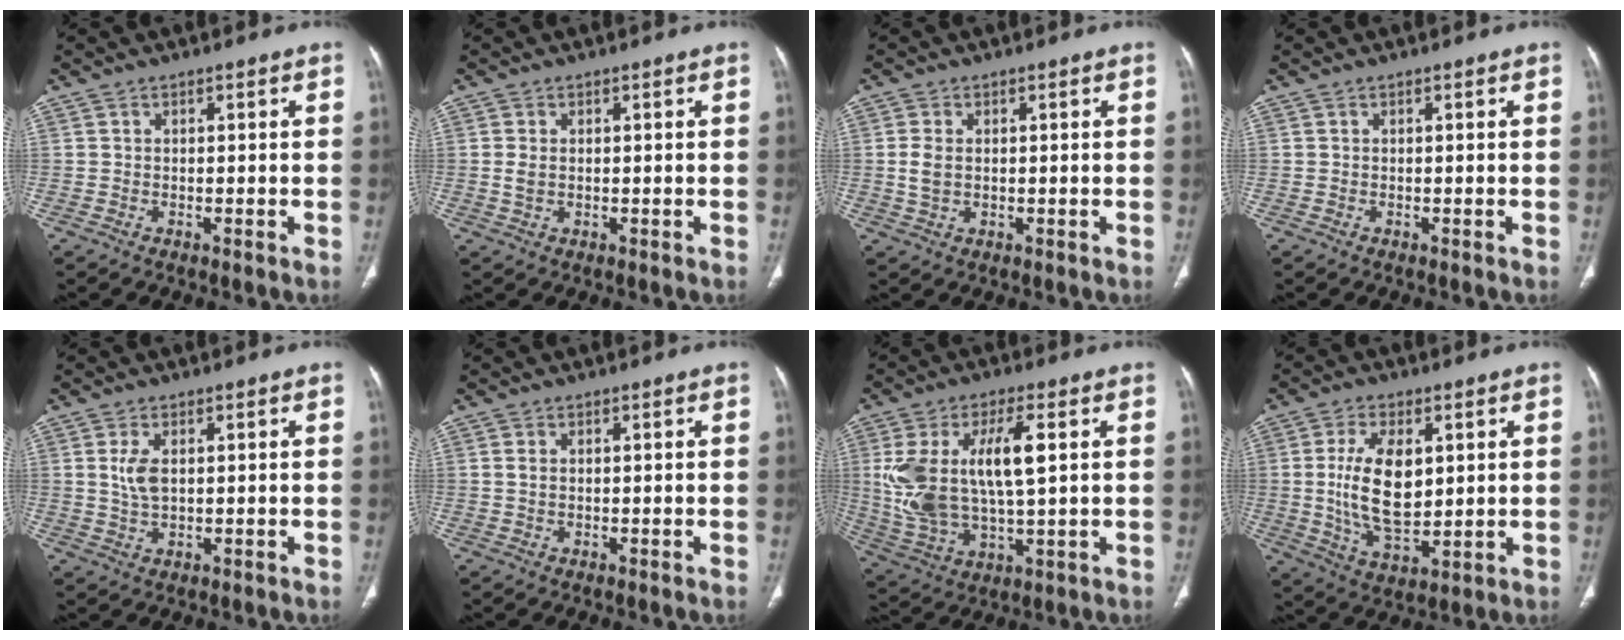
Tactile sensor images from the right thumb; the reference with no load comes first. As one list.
[{"total": 2.0, "force": [0.1, 1.3, 1.5], "torque": [-0.038, -0.001, 0.003]}, {"total": 3.4, "force": [0.2, 2.2, 2.5], "torque": [-0.060, 0.000, 0.006]}, {"total": 0.0}, {"total": 4.1, "force": [0.9, 2.1, 3.4], "torque": [-0.075, -0.005, 0.022]}, {"total": 1.3, "force": [0.3, 0.8, 1.0], "torque": [-0.024, 0.001, 0.008]}, {"total": 17.0, "force": [3.1, 7.1, 15.2], "torque": [-0.310, -0.001, 0.069]}, {"total": 13.0, "force": [1.8, 6.8, 10.9], "torque": [-0.191, -0.018, 0.042]}]